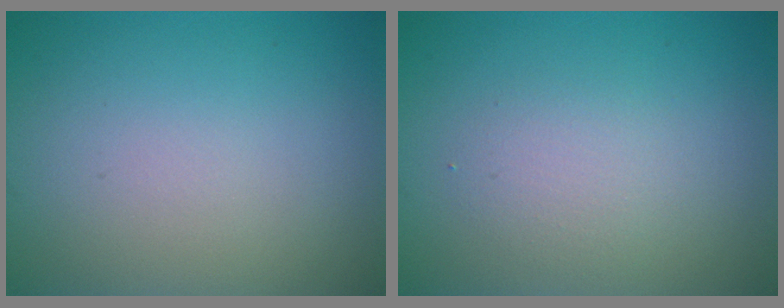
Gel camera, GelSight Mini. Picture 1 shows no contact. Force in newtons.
{"total": 2.0, "press": 2.0, "slide": 0.1}